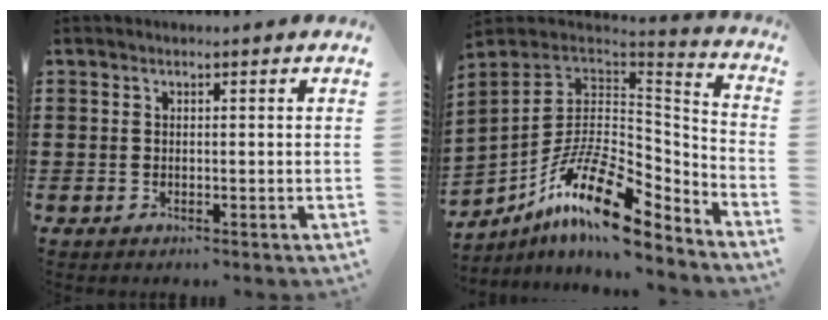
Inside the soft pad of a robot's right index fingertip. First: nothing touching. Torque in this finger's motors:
{"motor_torque": [0.51, 0.79, 0.28, 0.10]}